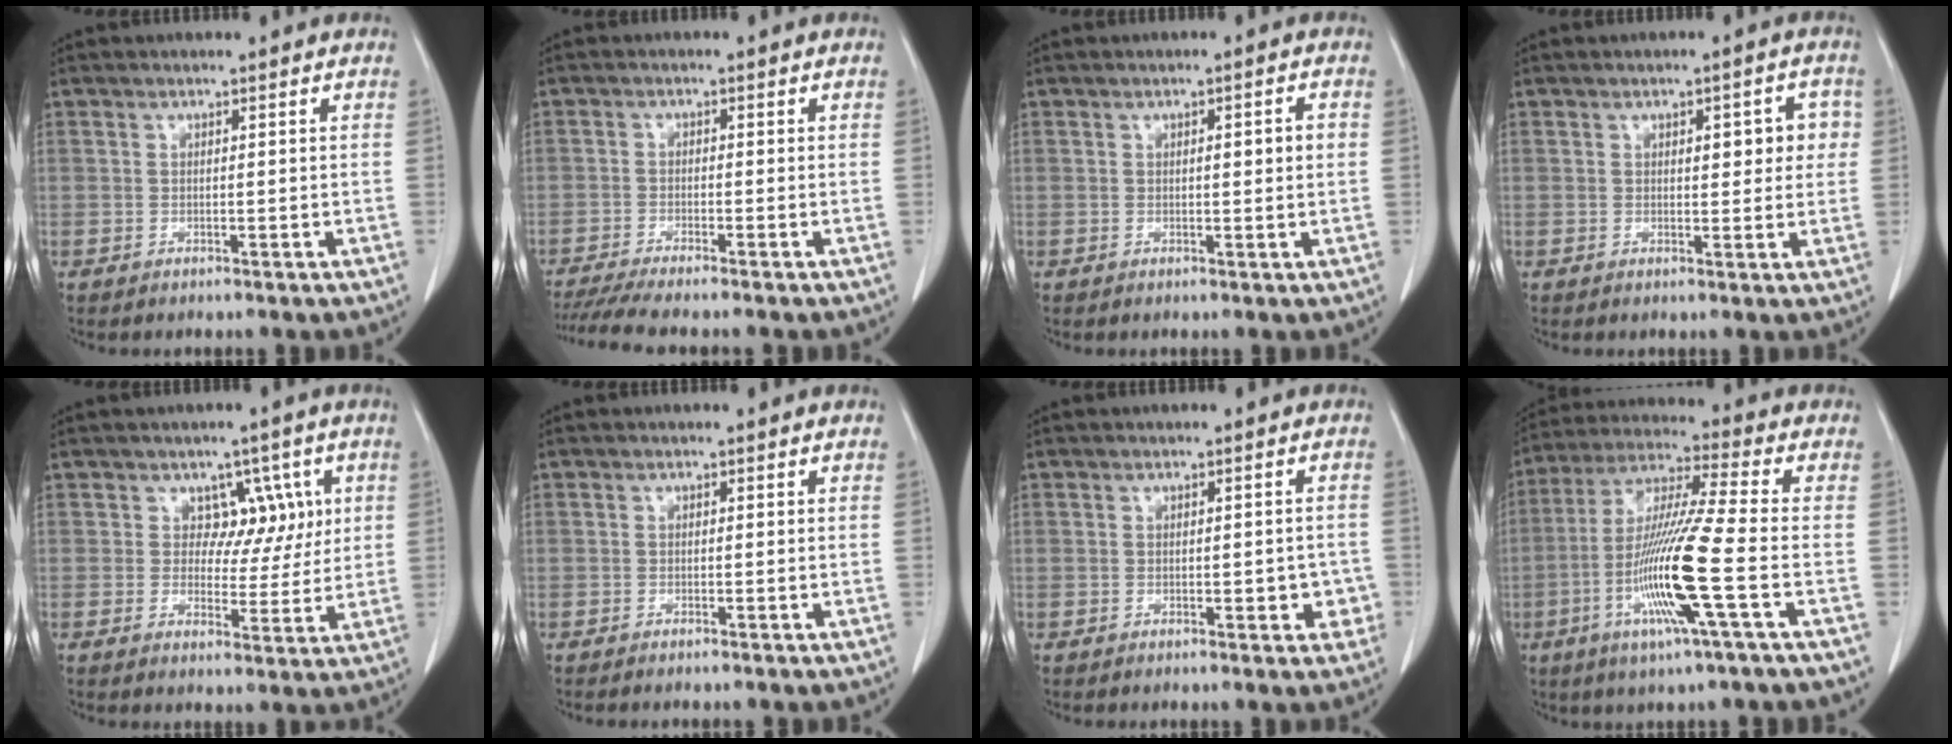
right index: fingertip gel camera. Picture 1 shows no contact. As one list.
[{"total": 7.4, "force": [-6.4, -0.2, 3.7], "torque": [-0.055, -0.019, -0.108]}, {"total": 2.4, "force": [0.3, 0.4, 2.4], "torque": [-0.036, 0.002, 0.005]}, {"total": 4.9, "force": [1.1, 2.2, 4.3], "torque": [-0.043, 0.014, 0.015]}, {"total": 5.2, "force": [2.0, 4.4, 2.1], "torque": [-0.001, 0.008, 0.026]}, {"total": 0.7, "force": [-0.6, 0.0, 0.3], "torque": [-0.007, -0.002, -0.010]}, {"total": 3.2, "force": [-0.9, 1.7, 2.6], "torque": [-0.017, 0.010, -0.003]}, {"total": 14.7, "force": [-4.3, -0.9, 14.1], "torque": [-0.286, -0.014, -0.087]}]